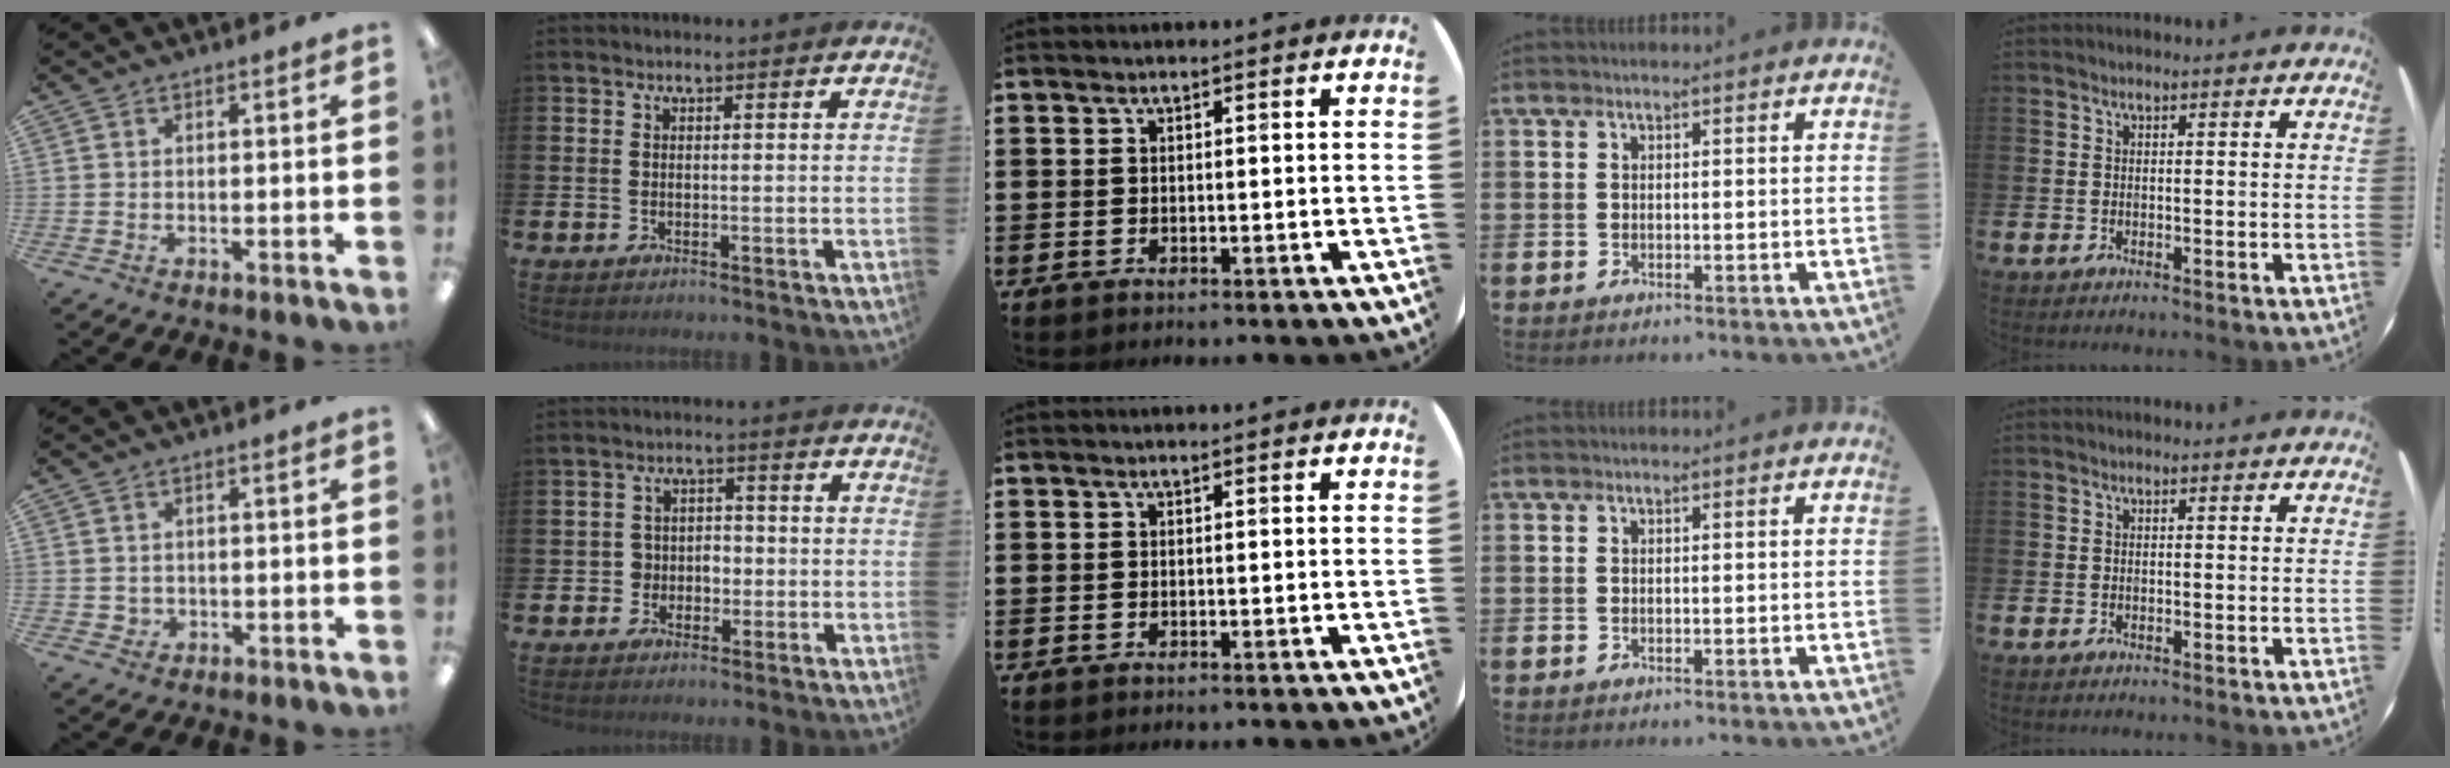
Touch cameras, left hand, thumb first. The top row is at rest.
{"thumb": {"total": 1.8, "force": [0.2, 1.7, 0.4], "torque": [-0.010, 0.003, 0.002]}, "index": {"total": 2.9, "force": [-0.9, 2.7, 0.5], "torque": [-0.021, 0.008, -0.025]}}